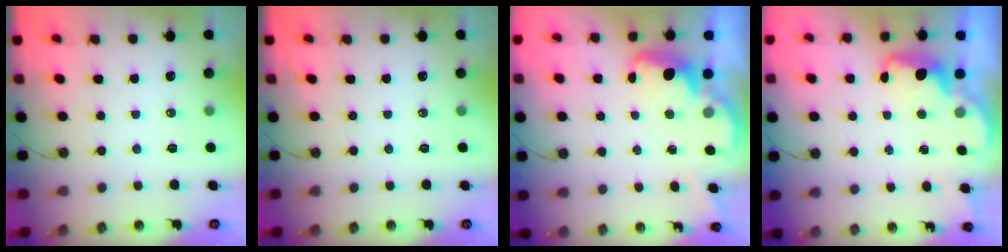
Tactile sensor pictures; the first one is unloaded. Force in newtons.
{"total": 0.0}
{"total": 2.5, "press": 2.5, "slide": 0.4}
{"total": 2.3, "press": 2.3, "slide": 0.5}